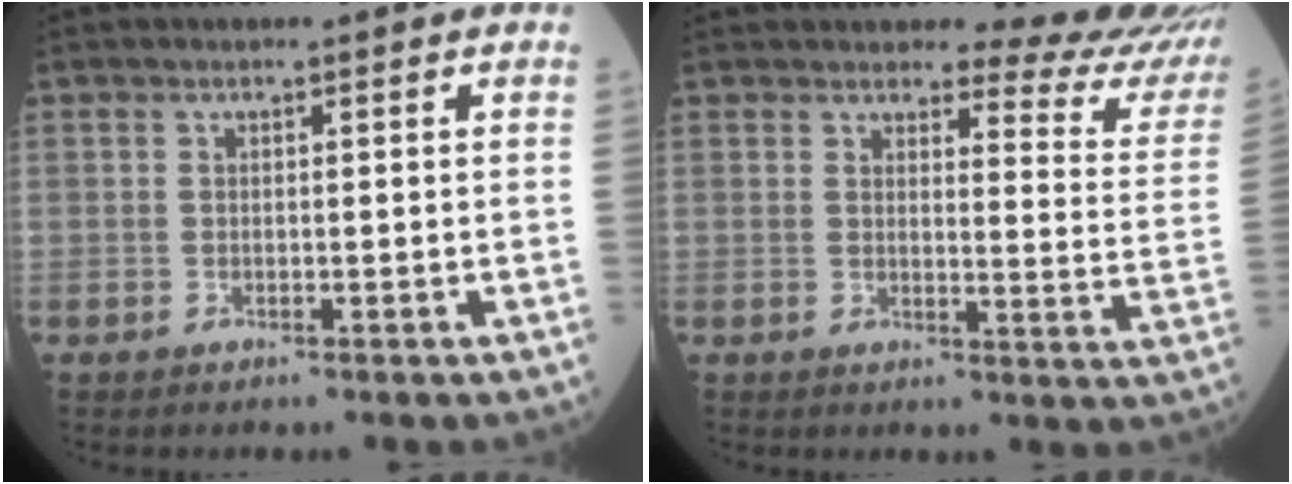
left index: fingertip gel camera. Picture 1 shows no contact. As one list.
[{"total": 15.0, "force": [14.4, 0.8, 3.9], "torque": [-0.034, -0.103, 0.141]}]